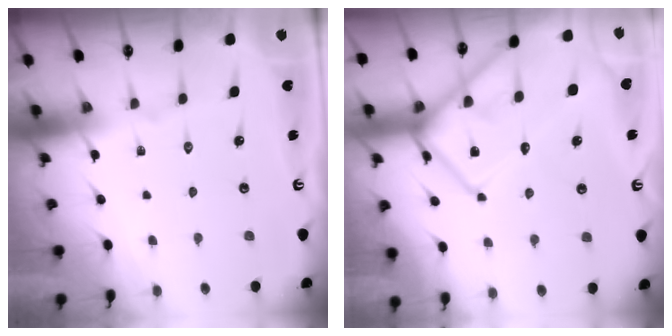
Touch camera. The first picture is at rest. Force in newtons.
{"total": 17.2, "press": 17.2, "slide": 1.6}